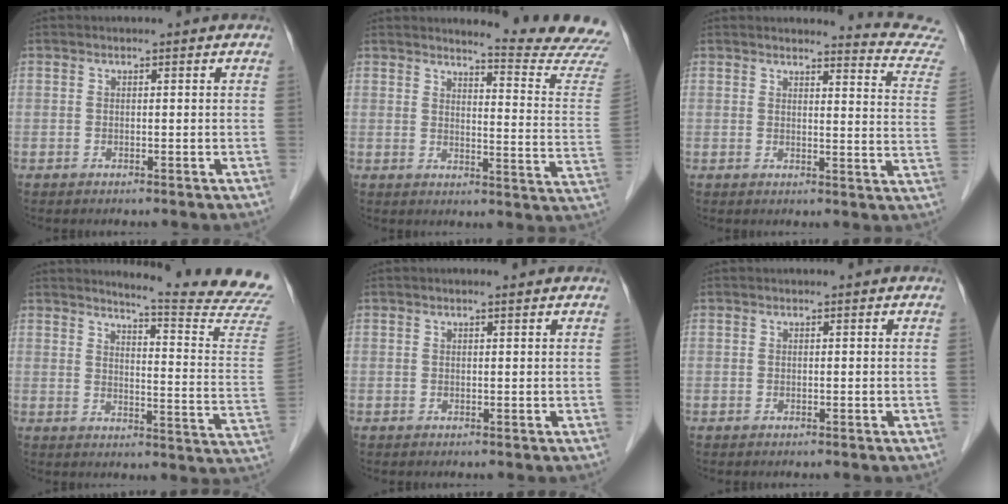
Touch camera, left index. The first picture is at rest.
{"total": 13.4, "force": [13.0, -2.1, 2.1], "torque": [-0.027, -0.126, 0.137]}
{"total": 10.1, "force": [10.1, -1.0, 0.3], "torque": [-0.003, -0.102, 0.088]}
{"total": 17.1, "force": [16.3, -2.3, 4.6], "torque": [-0.071, -0.150, 0.178]}
{"total": 1.0, "force": [0.8, 0.0, 0.6], "torque": [-0.012, 0.005, 0.013]}
{"total": 0.0}